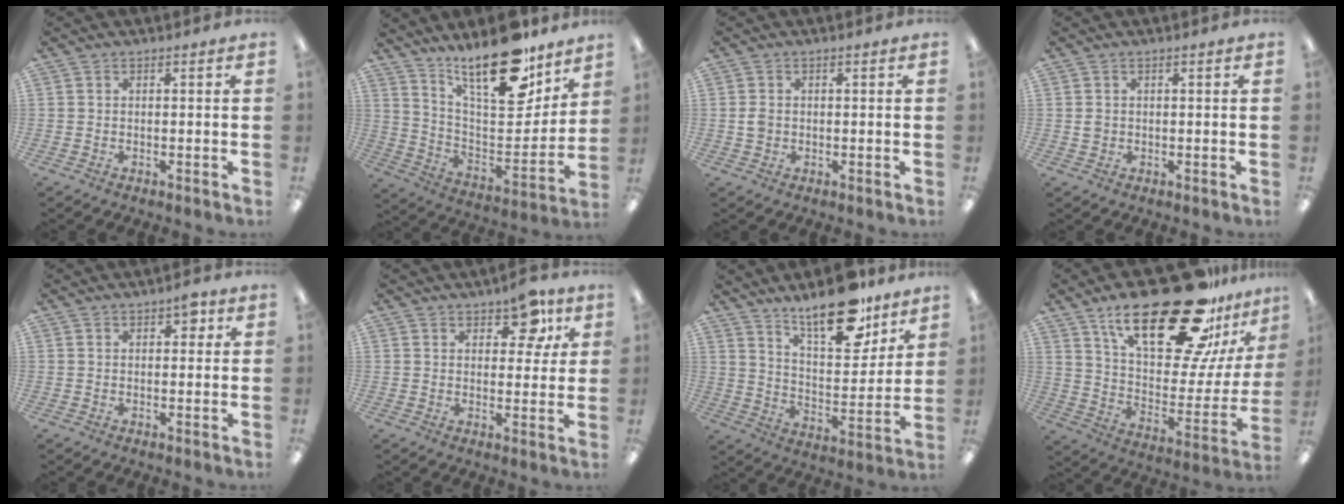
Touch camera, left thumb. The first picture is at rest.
{"total": 21.1, "force": [16.8, 6.5, 10.9], "torque": [-0.175, -0.122, 0.287]}
{"total": 1.8, "force": [-0.1, 1.5, 1.1], "torque": [-0.021, 0.004, -0.002]}
{"total": 1.2, "force": [0.0, 1.1, 0.5], "torque": [-0.010, 0.005, -0.001]}
{"total": 3.5, "force": [1.7, 1.9, 2.4], "torque": [-0.027, -0.004, 0.023]}
{"total": 8.4, "force": [5.0, 4.6, 5.0], "torque": [-0.047, -0.021, 0.082]}
{"total": 17.2, "force": [13.6, 6.0, 8.7], "torque": [-0.132, -0.088, 0.233]}
{"total": 31.6, "force": [19.9, 11.8, 21.5], "torque": [-0.322, -0.126, 0.332]}